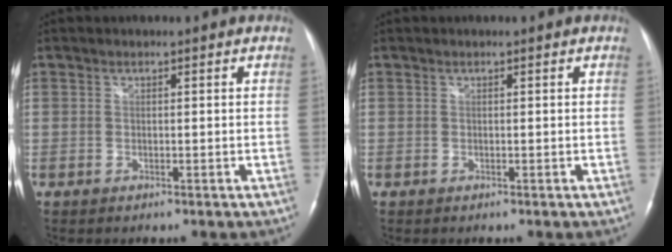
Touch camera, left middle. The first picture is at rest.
{"total": 0.0}